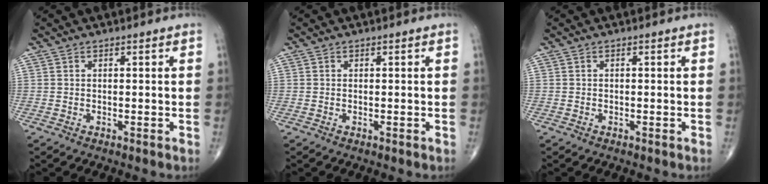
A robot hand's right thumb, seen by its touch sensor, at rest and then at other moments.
{"total": 0.0}
{"total": 0.0}